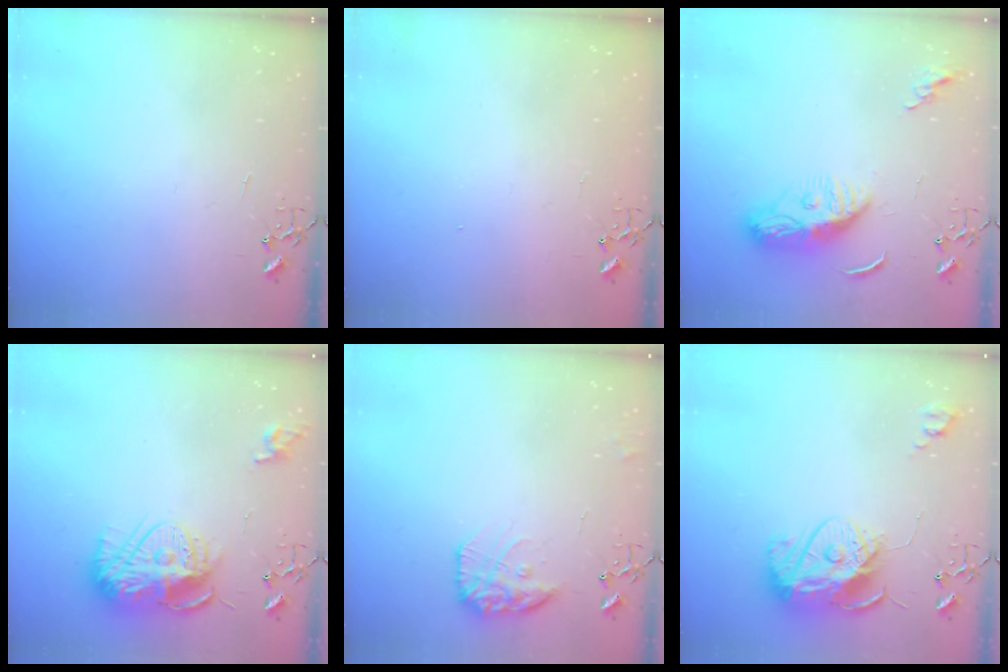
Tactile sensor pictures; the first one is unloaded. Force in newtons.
{"total": 1.3, "press": 1.2, "slide": 0.1}
{"total": 9.4, "press": 9.4, "slide": 1.0}
{"total": 15.3, "press": 15.3, "slide": 0.9}
{"total": 14.0, "press": 14.0, "slide": 1.0}
{"total": 13.9, "press": 13.8, "slide": 1.3}